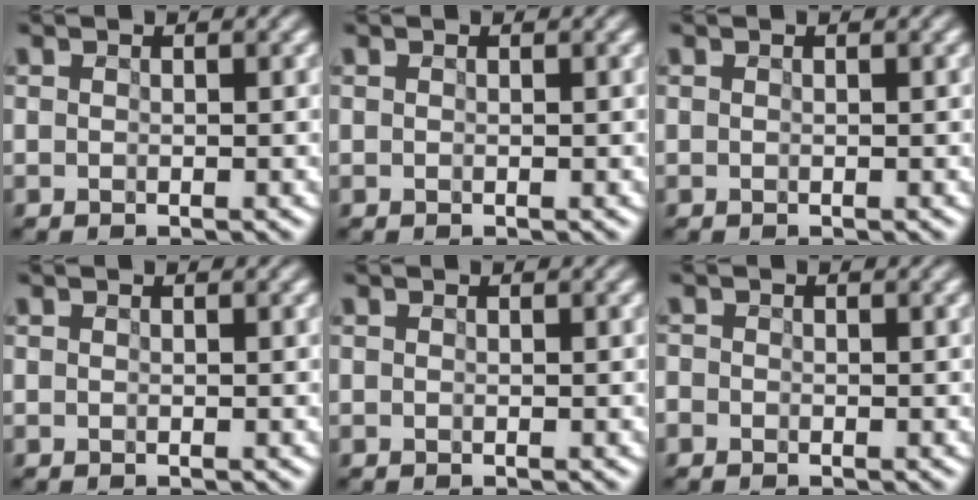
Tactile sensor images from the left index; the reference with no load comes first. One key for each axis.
{"total": 0.0}
{"total": 0.0}
{"total": 0.0}
{"total": 0.0}
{"total": 1.7, "fx": -1.1, "fy": 1.2, "fz": 0.3, "tx": -0.006, "ty": 0.009, "tz": -0.030}